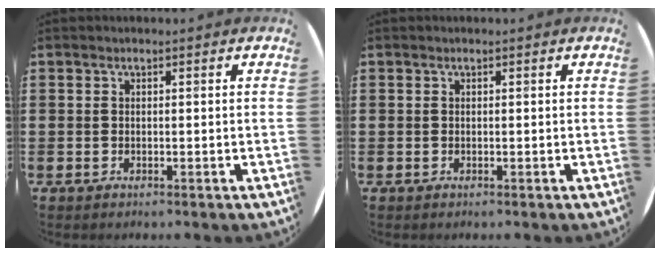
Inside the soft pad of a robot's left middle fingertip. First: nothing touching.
{"total": 0.0}